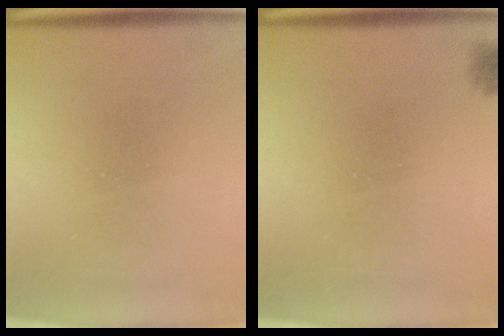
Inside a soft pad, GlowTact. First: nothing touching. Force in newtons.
{"total": 1.6}